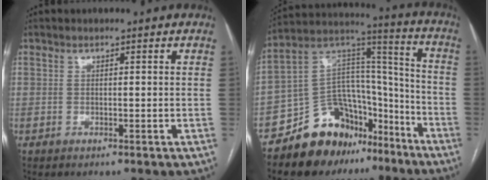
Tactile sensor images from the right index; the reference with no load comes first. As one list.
[{"total": 18.2, "force": [-13.4, 10.1, 7.0], "torque": [-0.095, 0.086, -0.219]}]